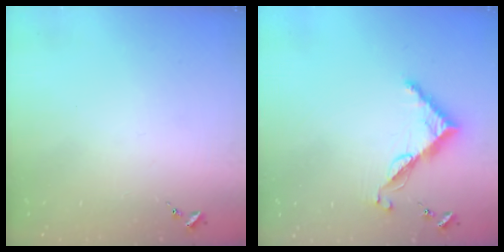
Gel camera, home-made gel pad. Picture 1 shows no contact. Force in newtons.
{"total": 7.6, "press": 7.5, "slide": 0.6}